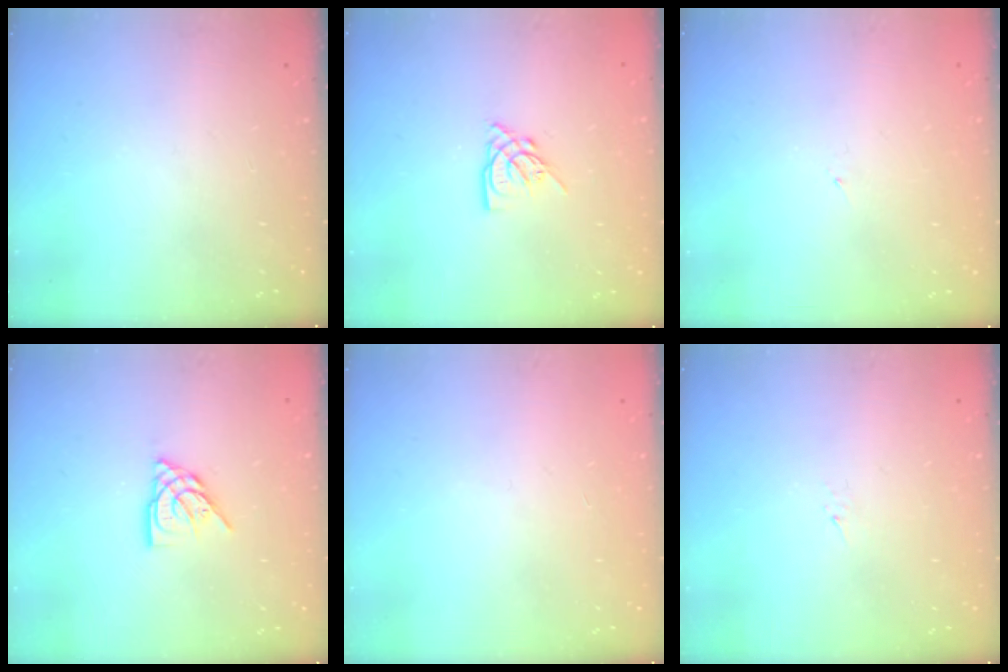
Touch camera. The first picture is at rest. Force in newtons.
{"total": 5.0, "press": 5.0, "slide": 0.6}
{"total": 1.9, "press": 1.9, "slide": 0.1}
{"total": 9.3, "press": 9.2, "slide": 0.9}
{"total": 1.0, "press": 0.9, "slide": 0.3}
{"total": 3.6, "press": 3.6, "slide": 0.7}